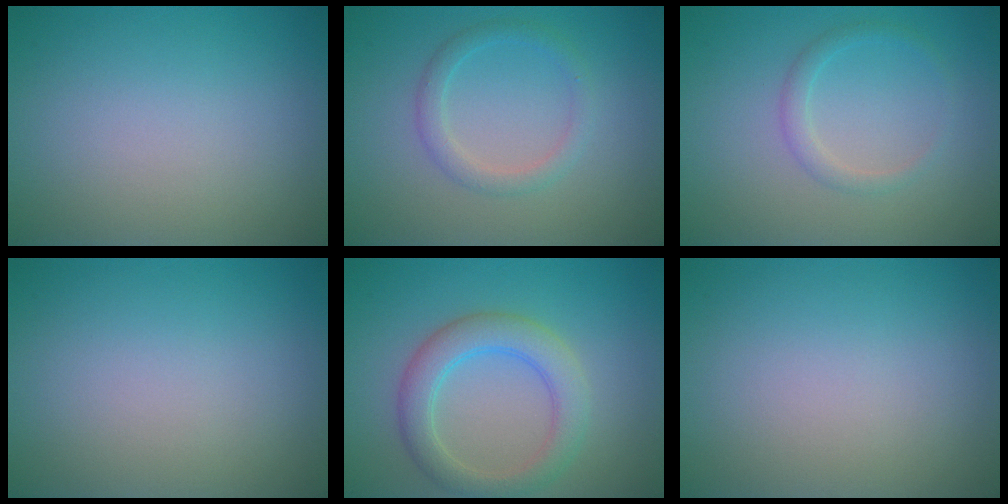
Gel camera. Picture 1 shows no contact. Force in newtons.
{"total": 2.0, "press": 2.0, "slide": 0.1}
{"total": 1.5, "press": 1.5, "slide": 0.1}
{"total": 0.0}
{"total": 4.3, "press": 4.3, "slide": 0.0}
{"total": 0.0}